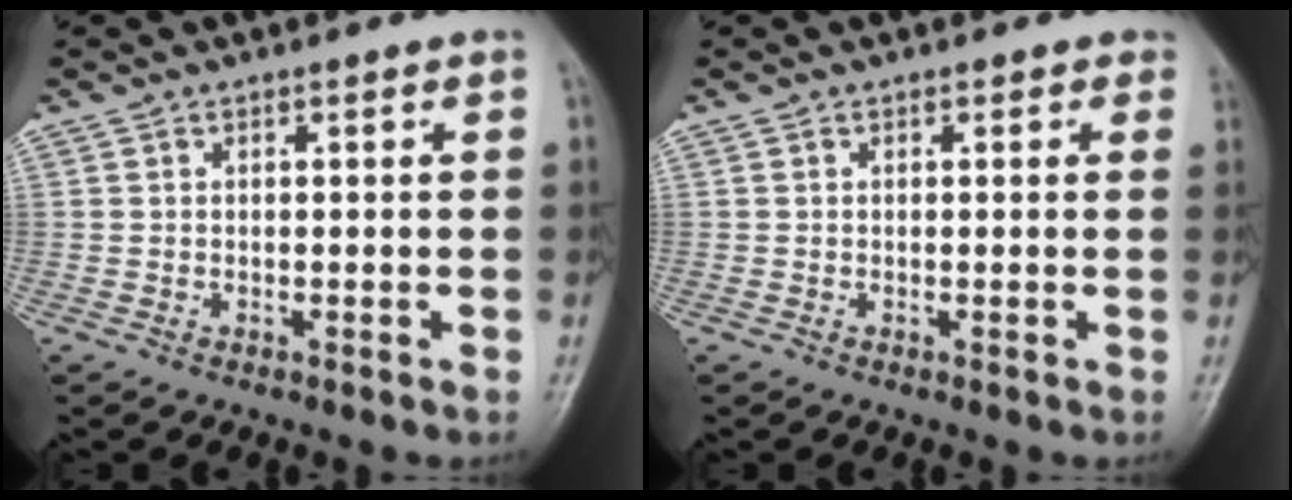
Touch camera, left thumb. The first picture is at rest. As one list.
[{"total": 1.1, "force": [0.6, 0.7, 0.6], "torque": [0.007, -0.001, 0.001]}]